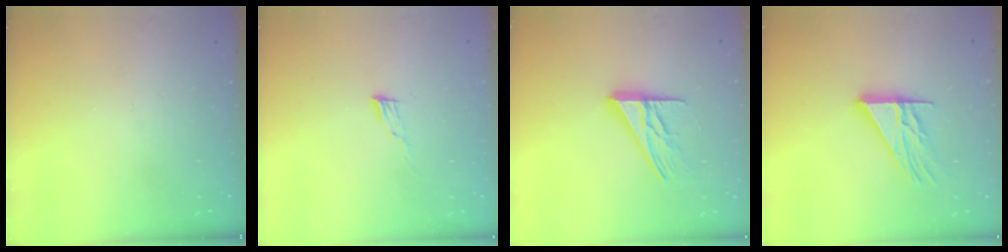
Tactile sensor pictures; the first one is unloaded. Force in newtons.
{"total": 4.6, "press": 4.6, "slide": 0.4}
{"total": 13.9, "press": 13.8, "slide": 1.3}
{"total": 13.6, "press": 13.5, "slide": 1.3}